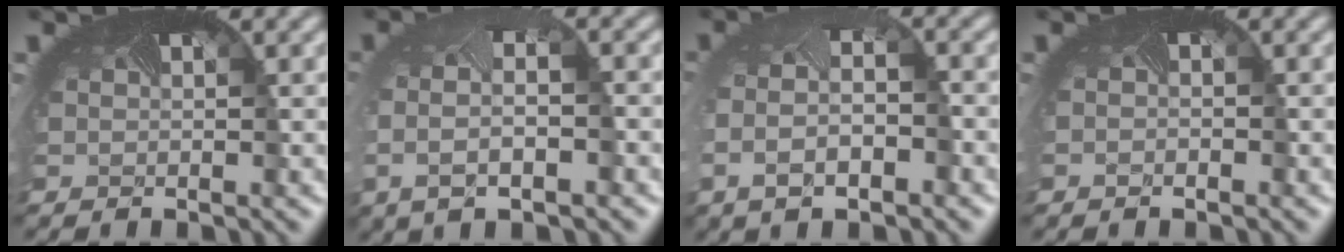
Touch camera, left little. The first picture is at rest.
{"total": 4.5, "force": [-1.0, 1.8, 3.9], "torque": [-0.077, -0.008, -0.009]}
{"total": 4.6, "force": [-1.4, 1.9, 3.9], "torque": [-0.078, -0.009, -0.021]}
{"total": 0.8, "force": [-0.8, -0.1, -0.1], "torque": [-0.002, -0.004, -0.011]}